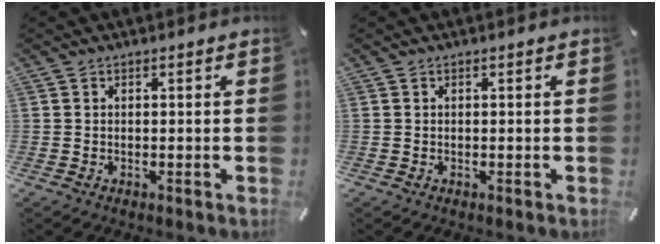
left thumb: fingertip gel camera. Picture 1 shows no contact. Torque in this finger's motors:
{"motor_torque": [0.06, 0.11, -0.06, 0.01, 0.00]}